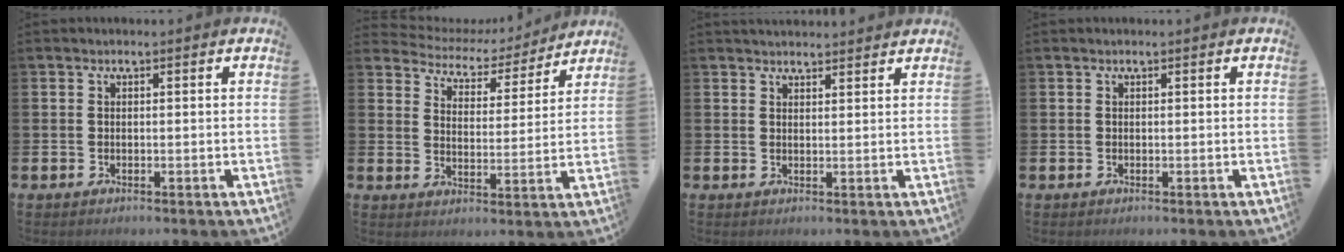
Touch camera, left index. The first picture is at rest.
{"total": 4.3, "force": [3.9, 1.8, 0.3], "torque": [-0.039, -0.034, 0.061]}
{"total": 2.5, "force": [2.4, 0.4, 0.0], "torque": [0.005, -0.014, 0.042]}
{"total": 0.0}